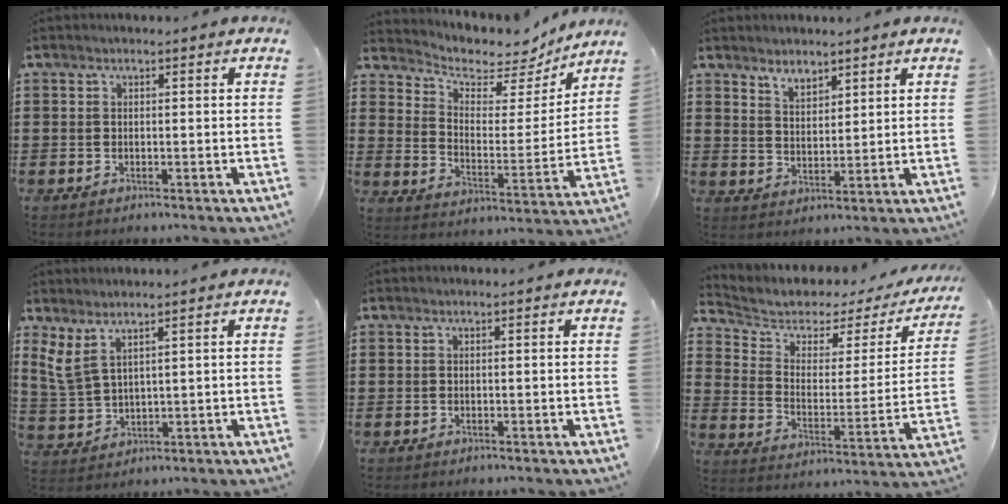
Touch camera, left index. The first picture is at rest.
{"total": 5.0, "force": [4.4, 2.2, 0.8], "torque": [-0.038, -0.039, 0.071]}
{"total": 3.5, "force": [3.1, 1.4, 0.4], "torque": [-0.020, -0.001, 0.059]}
{"total": 4.3, "force": [2.8, 1.5, 2.9], "torque": [-0.075, -0.007, 0.050]}
{"total": 0.0}
{"total": 4.0, "force": [3.2, 2.2, 0.9], "torque": [-0.048, -0.023, 0.049]}